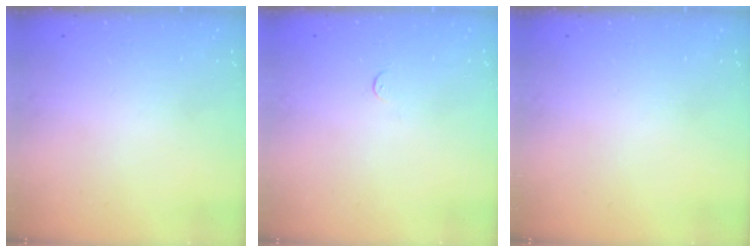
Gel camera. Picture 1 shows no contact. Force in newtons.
{"total": 3.2, "press": 3.2, "slide": 0.2}
{"total": 0.0}